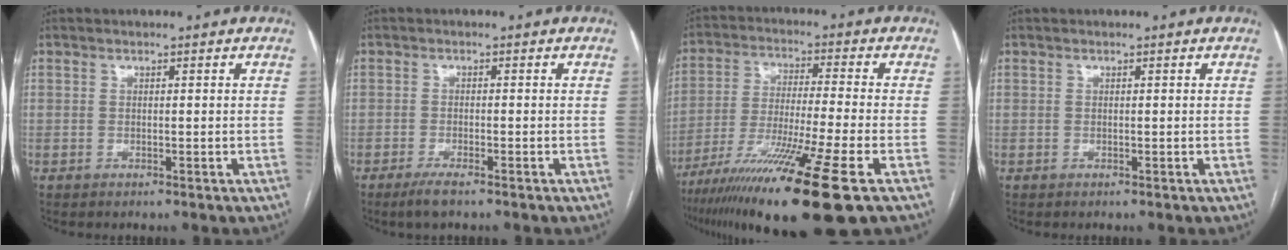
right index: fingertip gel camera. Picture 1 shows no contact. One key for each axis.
{"total": 2.9, "fx": -2.1, "fy": 0.2, "fz": 2.0, "tx": -0.043, "ty": -0.006, "tz": -0.040}
{"total": 18.8, "fx": -11.4, "fy": -0.7, "fz": 14.9, "tx": -0.249, "ty": -0.054, "tz": -0.199}
{"total": 0.0}